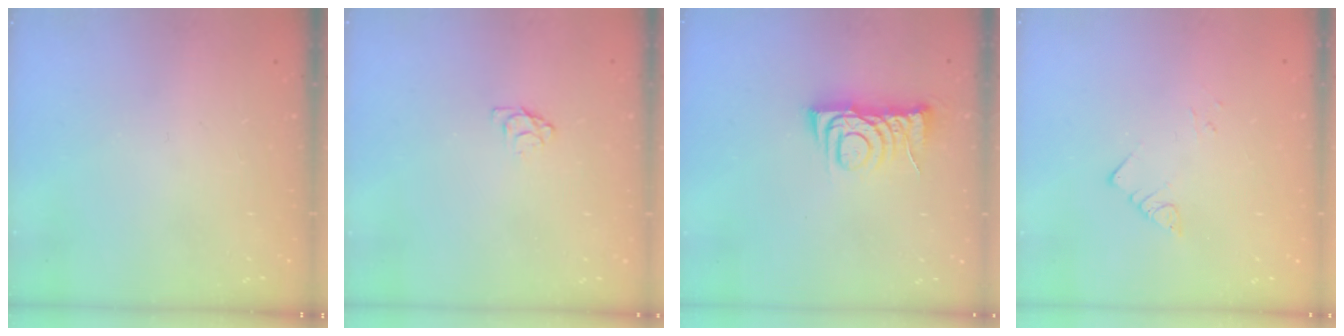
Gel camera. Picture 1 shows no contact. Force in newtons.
{"total": 3.7, "press": 3.7, "slide": 0.4}
{"total": 6.8, "press": 6.8, "slide": 0.6}
{"total": 2.8, "press": 2.8, "slide": 0.2}